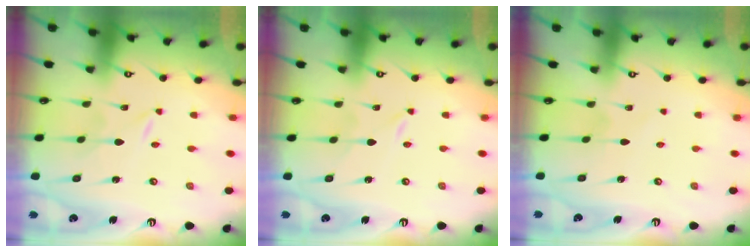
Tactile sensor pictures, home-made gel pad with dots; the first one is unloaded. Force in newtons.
{"total": 0.0}
{"total": 4.0, "press": 3.9, "slide": 0.4}